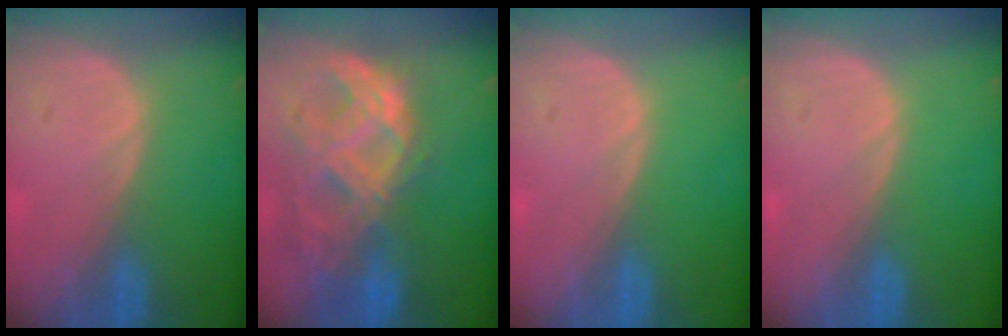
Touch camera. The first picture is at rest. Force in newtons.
{"total": 11.3, "press": 9.5, "slide": 6.0}
{"total": 0.0}
{"total": 0.0}